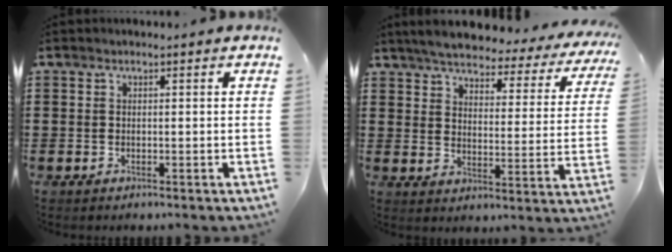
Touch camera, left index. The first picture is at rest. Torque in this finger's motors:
{"motor_torque": [2.14, 0.00, 1.05, 0.09]}